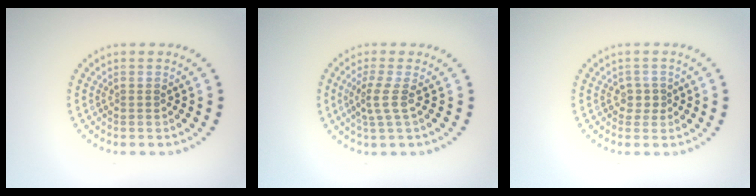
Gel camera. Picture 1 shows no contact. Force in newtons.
{"total": 2.1, "press": 1.5, "slide": 1.5}
{"total": 1.2, "press": 0.9, "slide": 0.7}